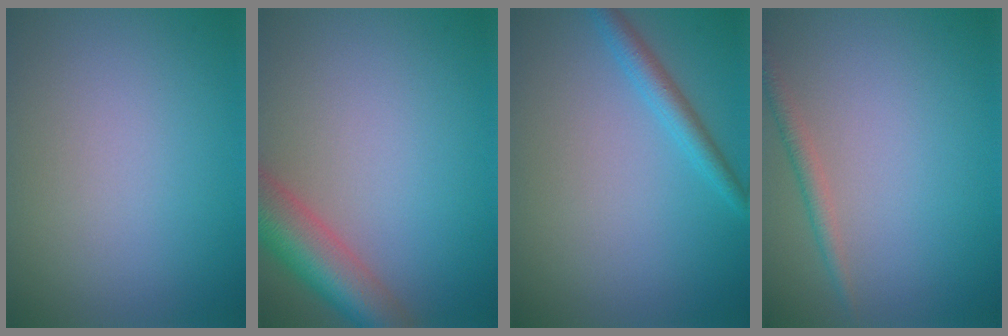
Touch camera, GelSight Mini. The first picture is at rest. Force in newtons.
{"total": 6.2, "press": 6.2, "slide": 0.4}
{"total": 2.2, "press": 2.2, "slide": 0.1}
{"total": 1.6, "press": 1.6, "slide": 0.0}